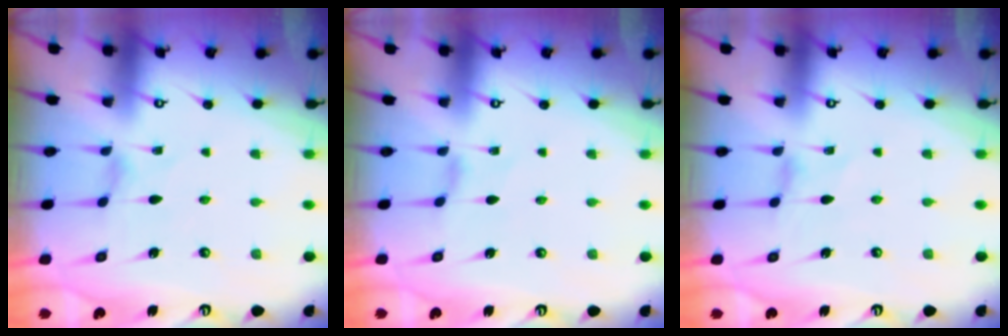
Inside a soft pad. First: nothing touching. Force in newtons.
{"total": 0.0}
{"total": 0.0}